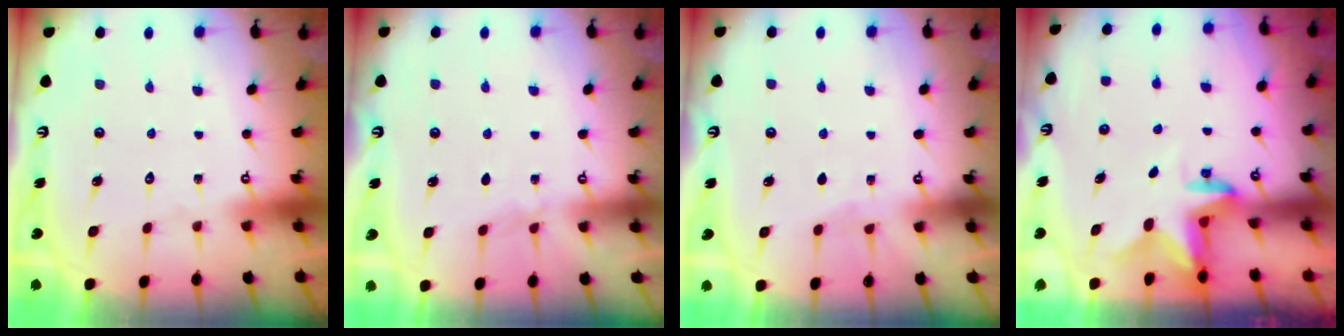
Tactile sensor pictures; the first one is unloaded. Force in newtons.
{"total": 3.5, "press": 3.4, "slide": 0.5}
{"total": 2.1, "press": 2.1, "slide": 0.3}
{"total": 2.8, "press": 2.8, "slide": 0.5}